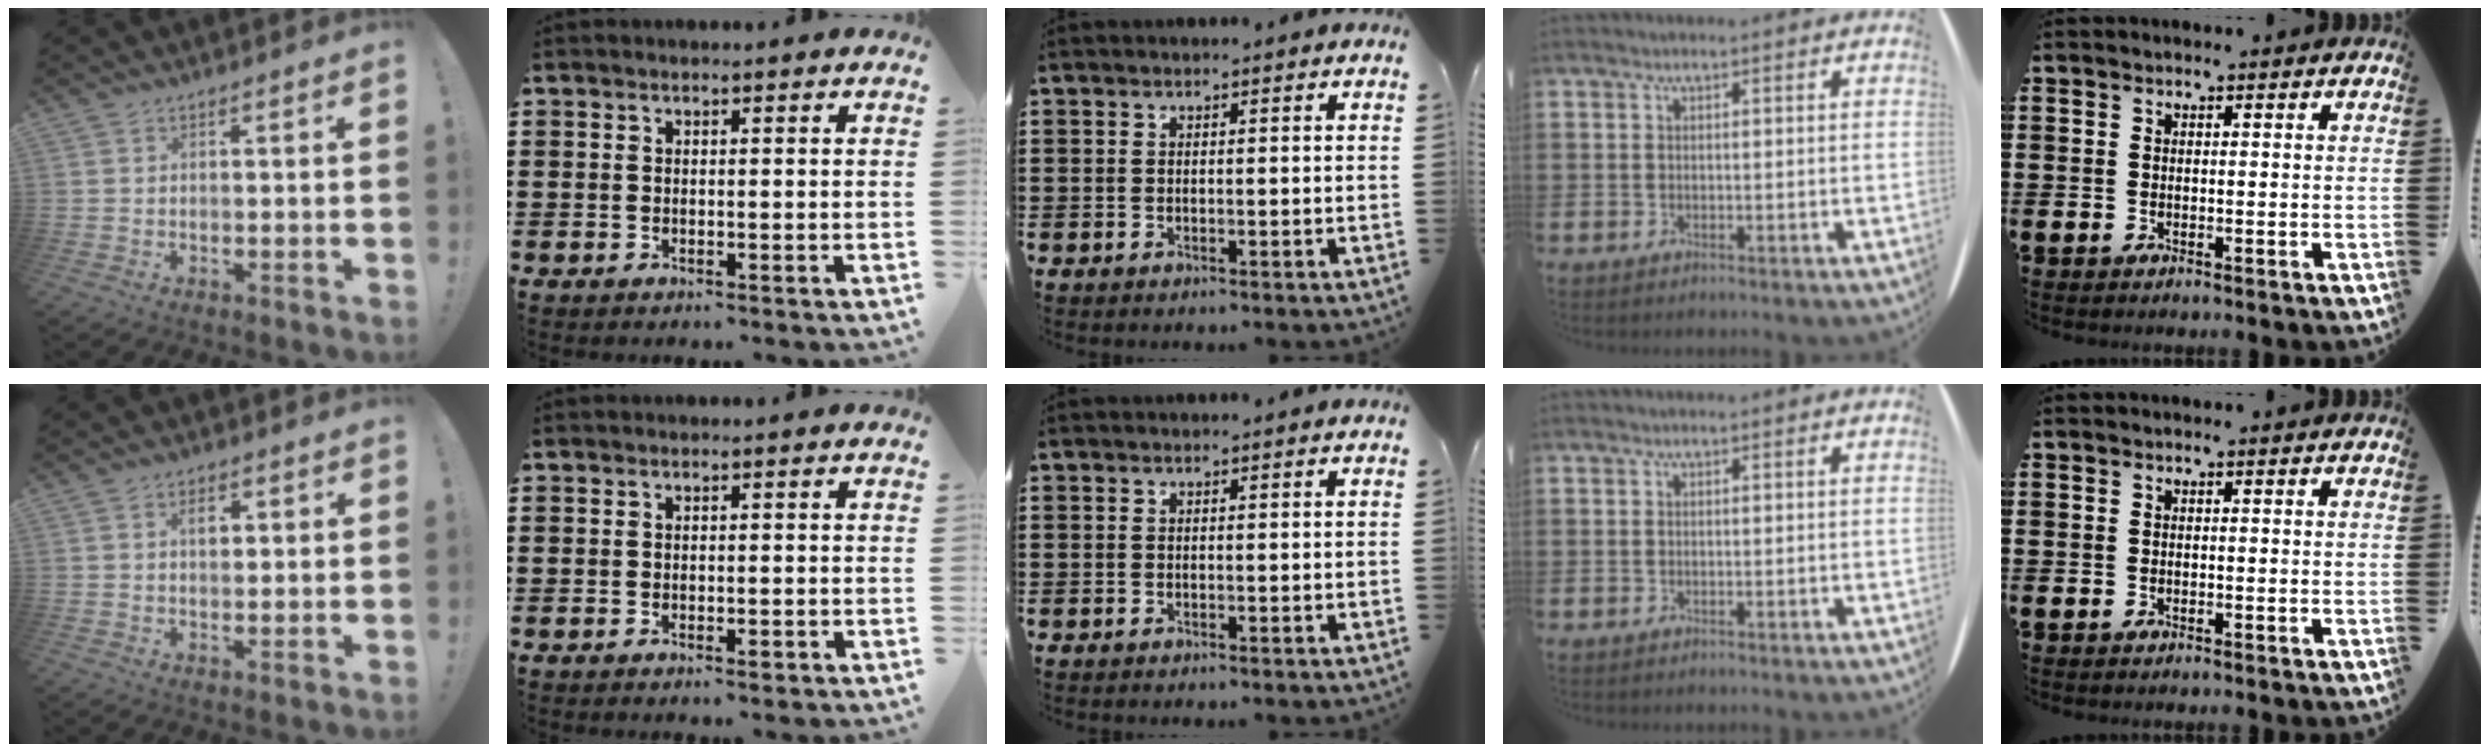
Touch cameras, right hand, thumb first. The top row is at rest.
{"thumb": {"total": 2.7, "force": [0.8, 1.6, 2.0], "torque": [-0.019, -0.001, 0.007]}, "index": {"total": 0.8, "force": [-0.5, 0.3, 0.6], "torque": [-0.013, -0.005, -0.008]}}